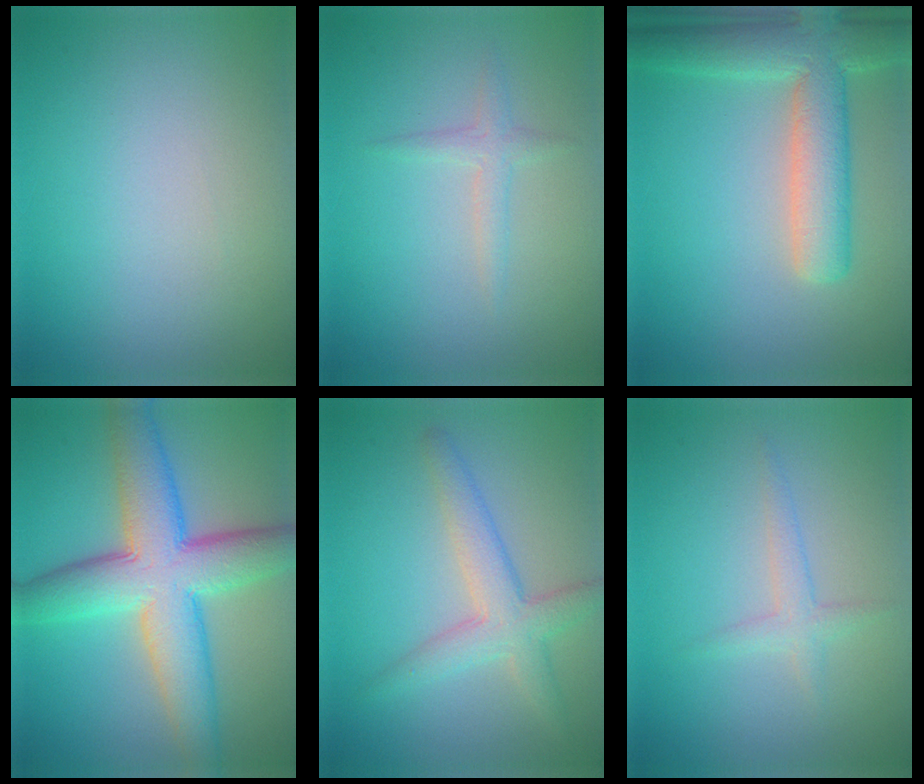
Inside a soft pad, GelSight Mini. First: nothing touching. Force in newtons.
{"total": 1.5, "press": 1.5, "slide": 0.1}
{"total": 7.0, "press": 7.0, "slide": 0.5}
{"total": 9.8, "press": 9.8, "slide": 0.4}
{"total": 3.9, "press": 3.9, "slide": 0.1}
{"total": 1.7, "press": 1.7, "slide": 0.1}